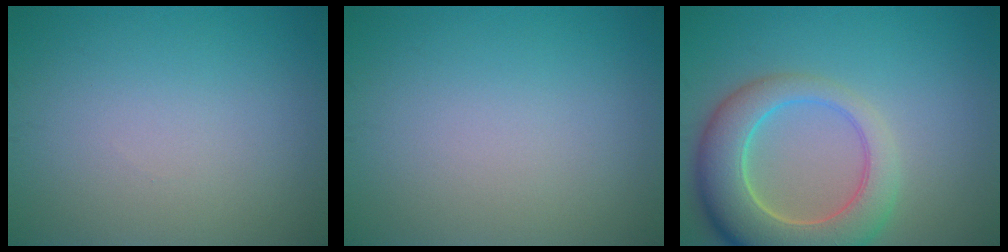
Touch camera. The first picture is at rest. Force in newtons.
{"total": 0.0}
{"total": 8.2, "press": 8.1, "slide": 1.0}